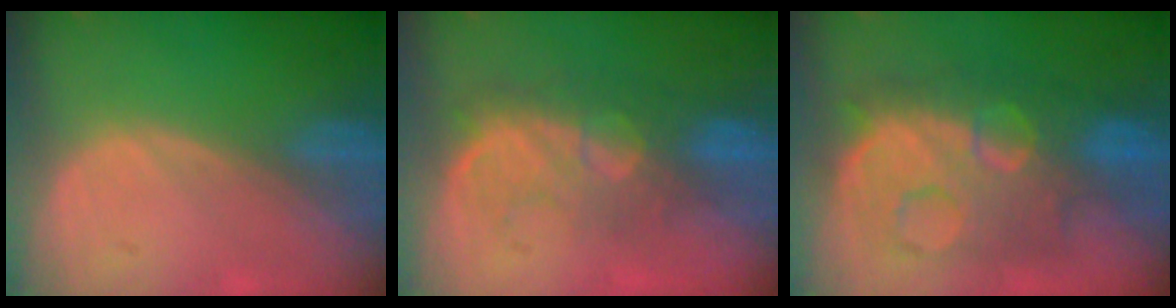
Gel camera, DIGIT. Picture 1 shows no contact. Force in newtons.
{"total": 8.1, "press": 7.9, "slide": 1.9}
{"total": 12.3, "press": 12.3, "slide": 1.3}